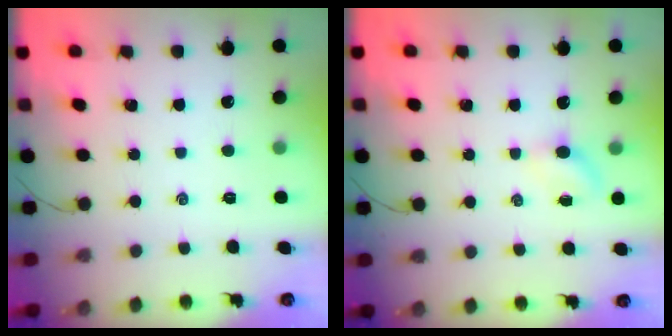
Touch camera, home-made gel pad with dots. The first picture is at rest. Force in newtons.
{"total": 2.8, "press": 2.7, "slide": 0.9}